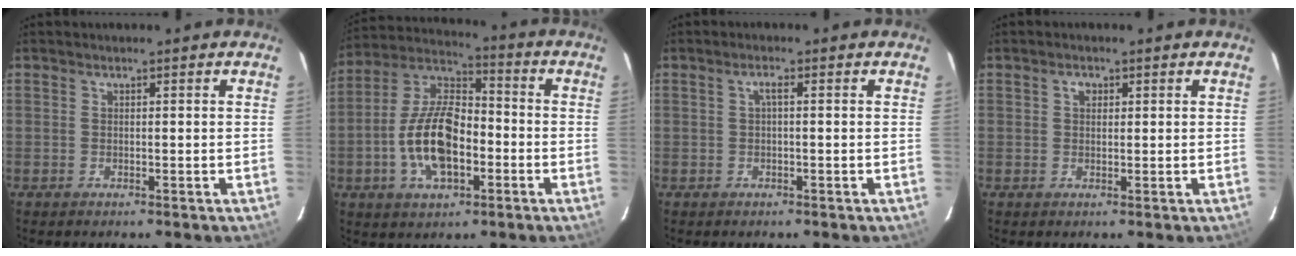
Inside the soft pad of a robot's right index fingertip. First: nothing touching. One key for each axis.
{"total": 15.2, "fx": -4.0, "fy": 7.8, "fz": 12.4, "tx": -0.249, "ty": 0.014, "tz": -0.073}
{"total": 1.3, "fx": 0.0, "fy": 0.2, "fz": 1.3, "tx": -0.024, "ty": 0.006, "tz": -0.001}
{"total": 1.7, "fx": 0.7, "fy": 1.0, "fz": 1.1, "tx": -0.020, "ty": 0.006, "tz": 0.012}